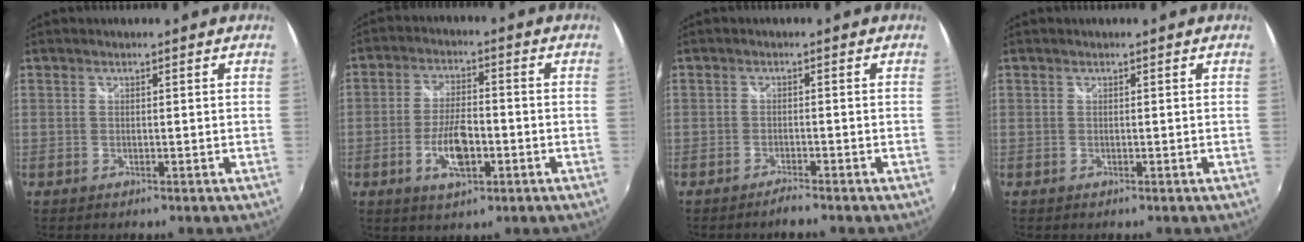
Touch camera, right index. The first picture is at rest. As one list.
[{"total": 8.1, "force": [-2.9, 3.1, 6.9], "torque": [-0.139, -0.003, -0.050]}, {"total": 1.8, "force": [-1.7, -0.1, 0.5], "torque": [-0.019, -0.006, -0.035]}, {"total": 0.0}]